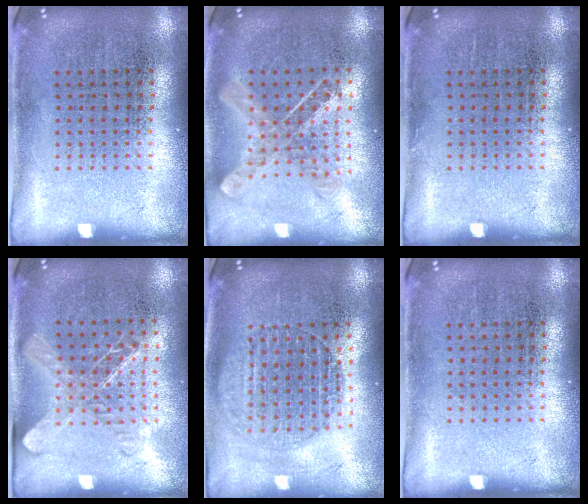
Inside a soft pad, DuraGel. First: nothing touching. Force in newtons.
{"total": 1.0, "press": 1.0, "slide": 0.1}
{"total": 0.0}
{"total": 1.4, "press": 1.2, "slide": 0.7}
{"total": 1.6, "press": 1.4, "slide": 0.8}
{"total": 0.0}